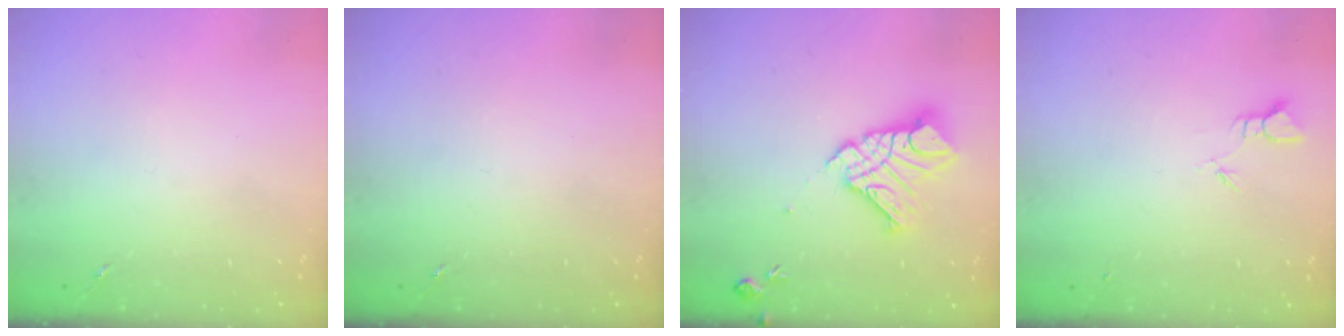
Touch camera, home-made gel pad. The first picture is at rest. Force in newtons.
{"total": 0.0}
{"total": 15.2, "press": 15.1, "slide": 1.6}
{"total": 1.8, "press": 1.8, "slide": 0.0}